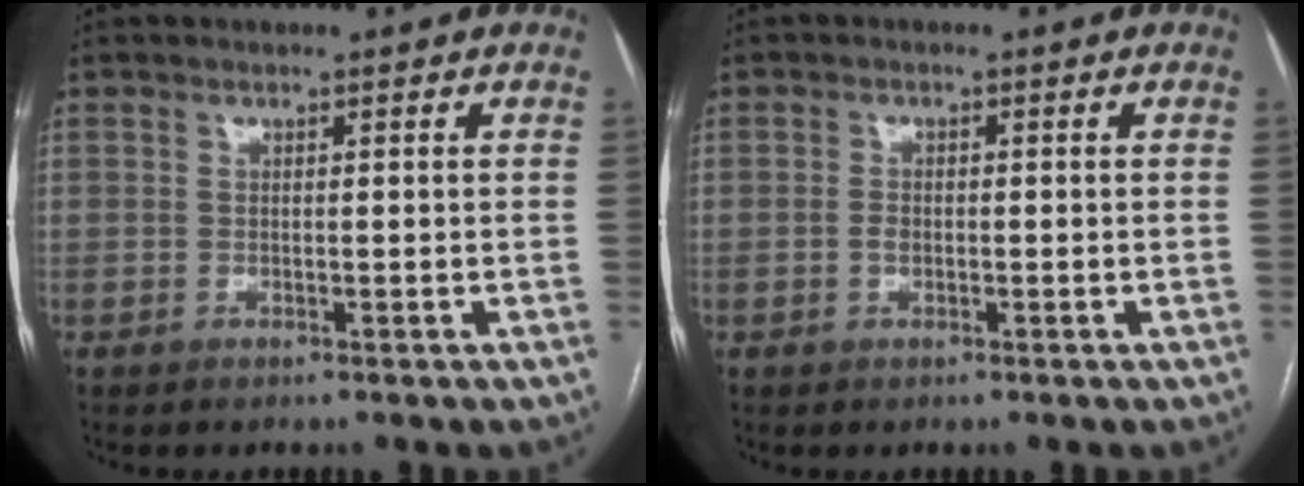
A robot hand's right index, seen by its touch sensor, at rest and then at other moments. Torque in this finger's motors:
{"motor_torque": [-0.02, -0.03, 0.01, 0.00]}